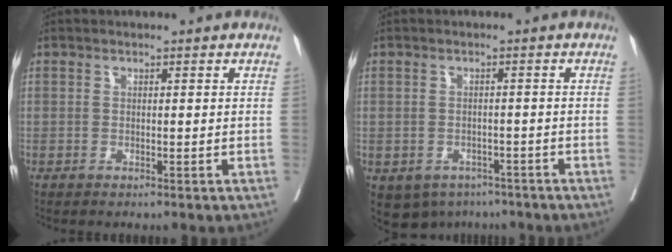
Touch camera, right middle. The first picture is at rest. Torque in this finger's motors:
{"motor_torque": [0.37, -0.37, 0.04, 0.02]}